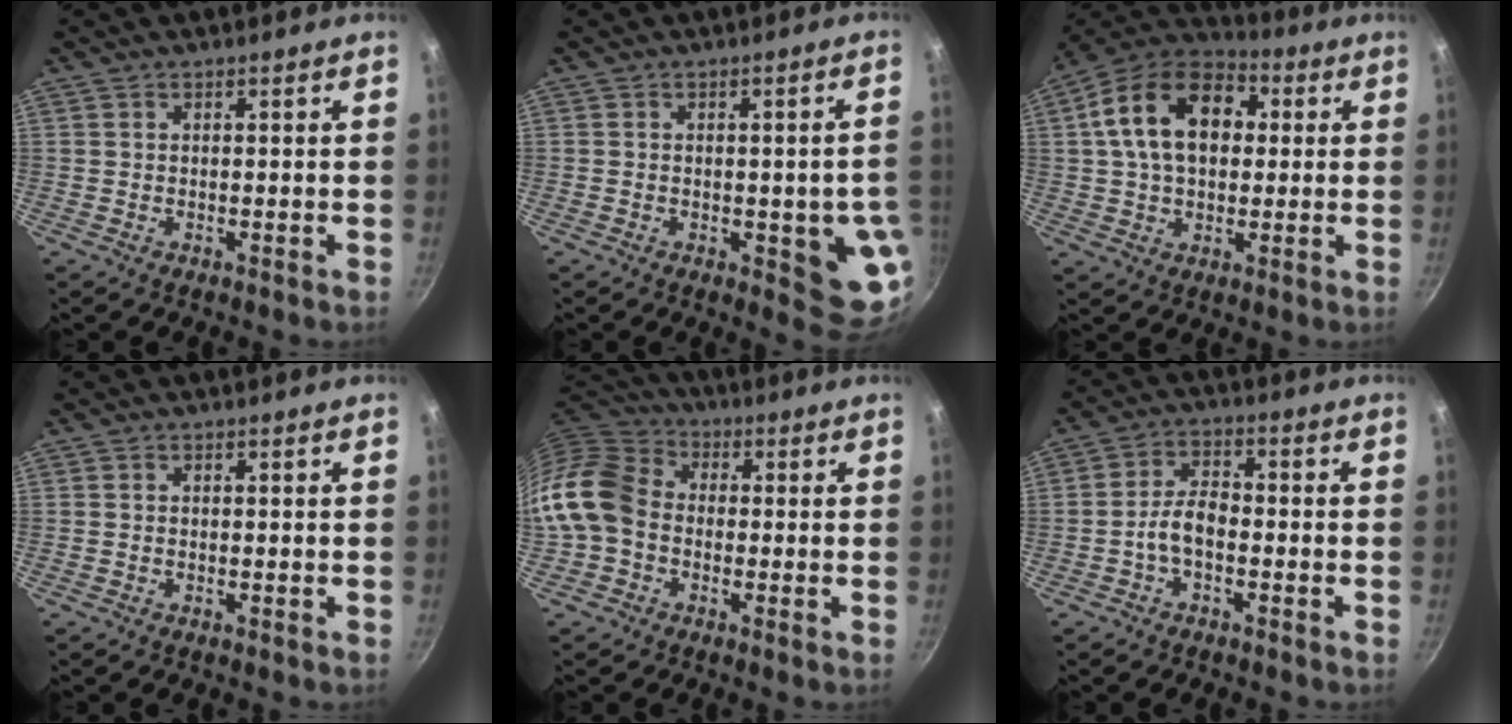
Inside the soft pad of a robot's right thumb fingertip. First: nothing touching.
{"total": 10.3, "force": [-1.7, 3.9, 9.4], "torque": [-0.074, -0.008, -0.019]}
{"total": 18.0, "force": [3.4, 12.1, 12.8], "torque": [-0.193, 0.026, 0.039]}
{"total": 0.0}
{"total": 12.4, "force": [-2.4, 9.7, 7.4], "torque": [-0.123, 0.030, -0.070]}
{"total": 5.4, "force": [-2.0, 2.9, 4.1], "torque": [-0.073, 0.030, -0.044]}